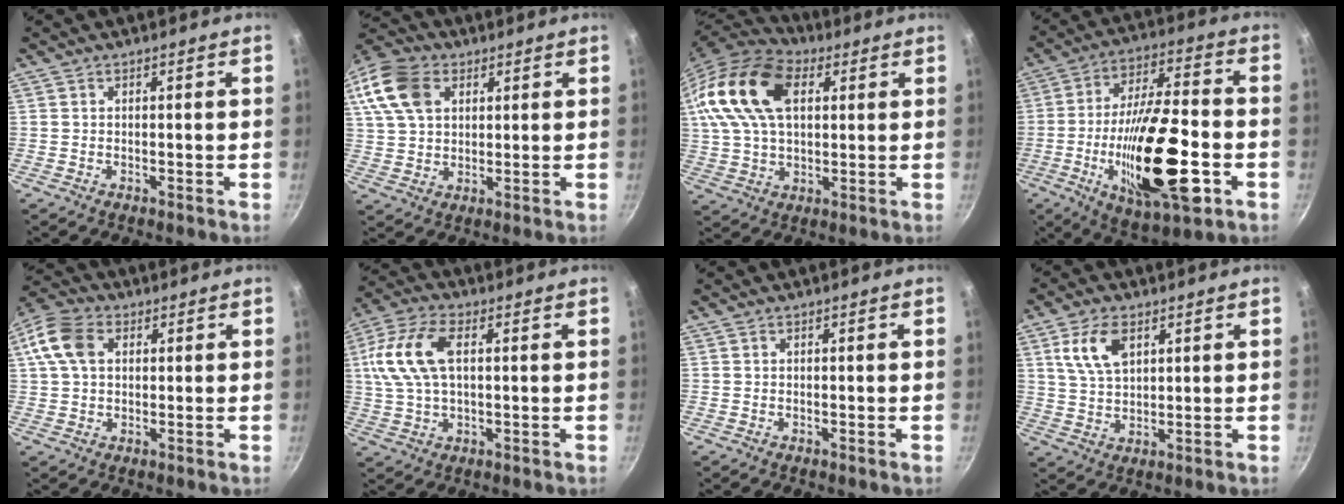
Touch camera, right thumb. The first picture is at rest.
{"total": 13.3, "force": [4.8, 9.1, 8.4], "torque": [-0.162, 0.010, 0.084]}
{"total": 20.2, "force": [5.8, 12.3, 14.9], "torque": [-0.281, 0.011, 0.097]}
{"total": 24.3, "force": [-6.6, 8.7, 21.7], "torque": [-0.362, 0.024, -0.103]}
{"total": 9.4, "force": [2.3, 6.5, 6.4], "torque": [-0.121, 0.015, 0.031]}
{"total": 12.6, "force": [2.4, 6.7, 10.5], "torque": [-0.213, 0.018, 0.036]}
{"total": 0.0}
{"total": 8.2, "force": [3.3, 4.5, 6.0], "torque": [-0.109, -0.006, 0.064]}